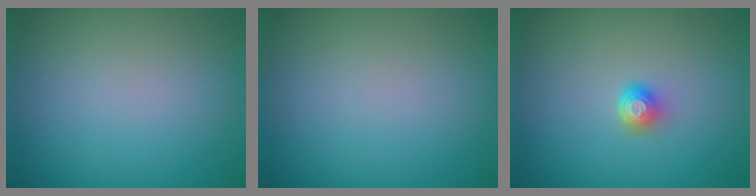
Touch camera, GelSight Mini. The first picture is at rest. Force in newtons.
{"total": 0.0}
{"total": 1.6, "press": 1.2, "slide": 1.0}